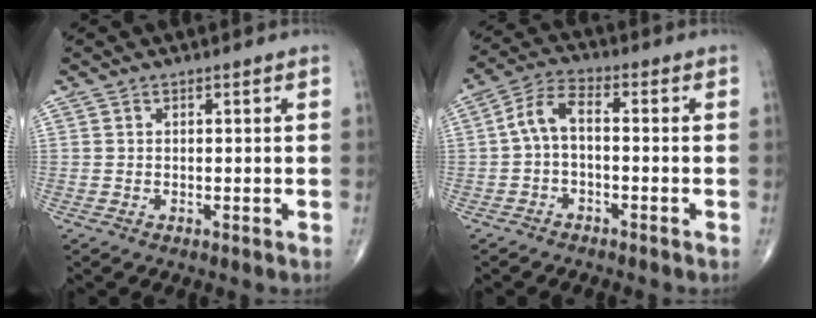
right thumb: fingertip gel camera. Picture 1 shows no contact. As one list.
[{"total": 5.8, "force": [-0.7, 2.7, 5.1], "torque": [-0.100, 0.028, -0.027]}]